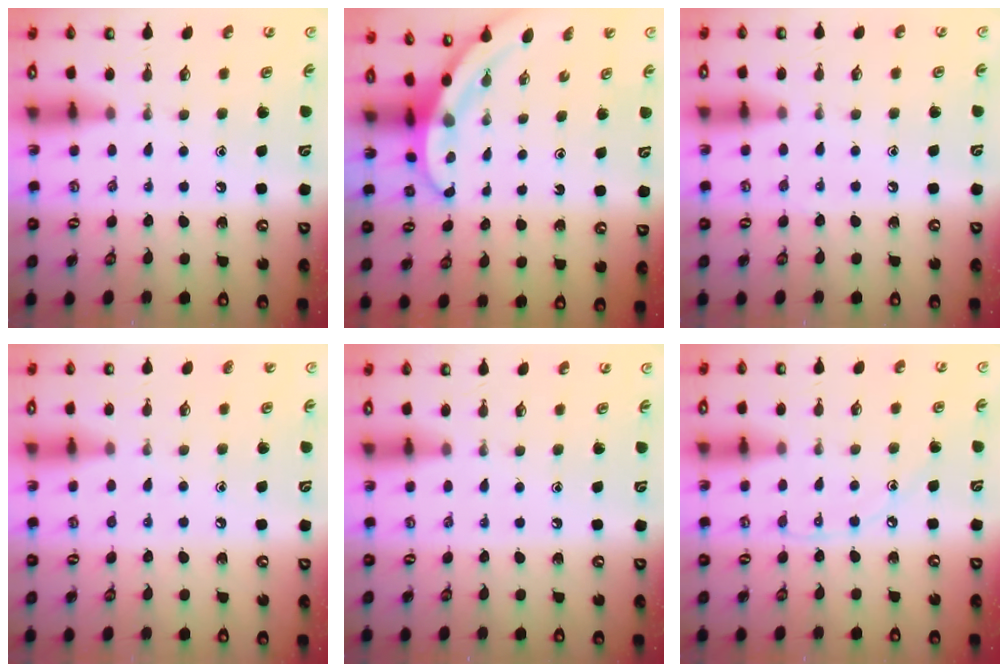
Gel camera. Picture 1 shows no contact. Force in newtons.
{"total": 3.5, "press": 3.5, "slide": 0.1}
{"total": 3.0, "press": 2.9, "slide": 0.3}
{"total": 3.8, "press": 3.7, "slide": 0.4}
{"total": 0.0}
{"total": 4.6, "press": 4.6, "slide": 0.5}